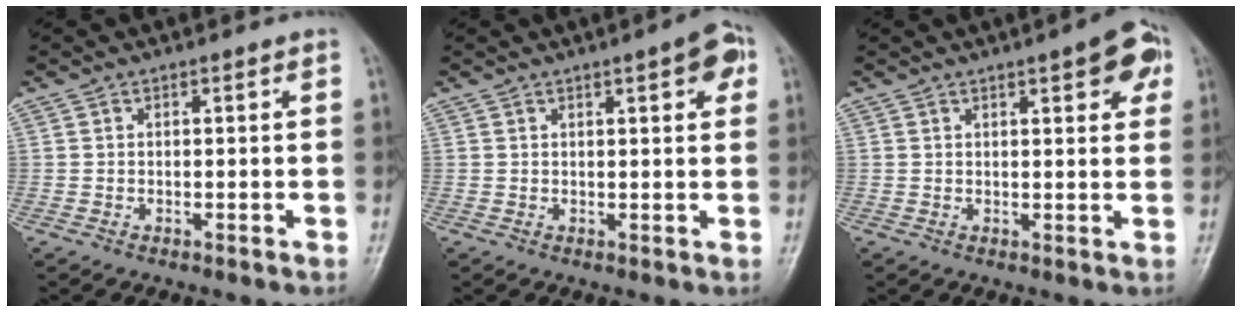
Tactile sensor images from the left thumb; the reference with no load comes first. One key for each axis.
{"total": 5.3, "fx": 2.3, "fy": 1.5, "fz": 4.6, "tx": -0.046, "ty": 0.000, "tz": 0.024}
{"total": 7.1, "fx": 3.3, "fy": 2.3, "fz": 5.9, "tx": -0.054, "ty": -0.002, "tz": 0.035}